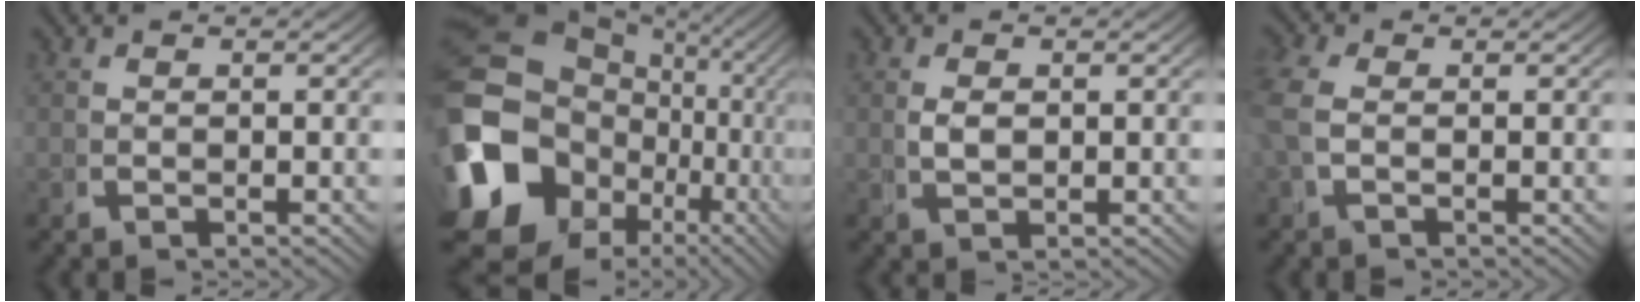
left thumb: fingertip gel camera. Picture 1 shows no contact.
{"total": 22.7, "force": [-2.4, 17.9, 13.7], "torque": [-0.299, -0.087, -0.019]}
{"total": 1.6, "force": [0.5, 0.9, 1.2], "torque": [-0.032, -0.008, 0.018]}
{"total": 2.7, "force": [-0.1, 1.8, 2.0], "torque": [-0.072, -0.009, 0.003]}